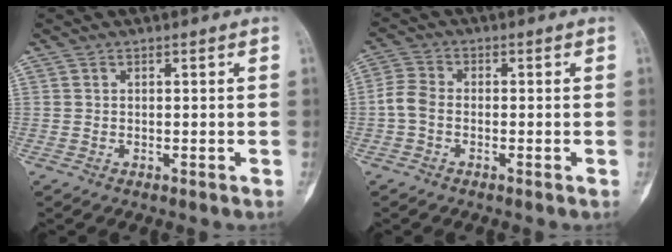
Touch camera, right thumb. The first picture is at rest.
{"total": 4.0, "force": [-1.1, 2.6, 2.8], "torque": [-0.060, 0.012, -0.035]}